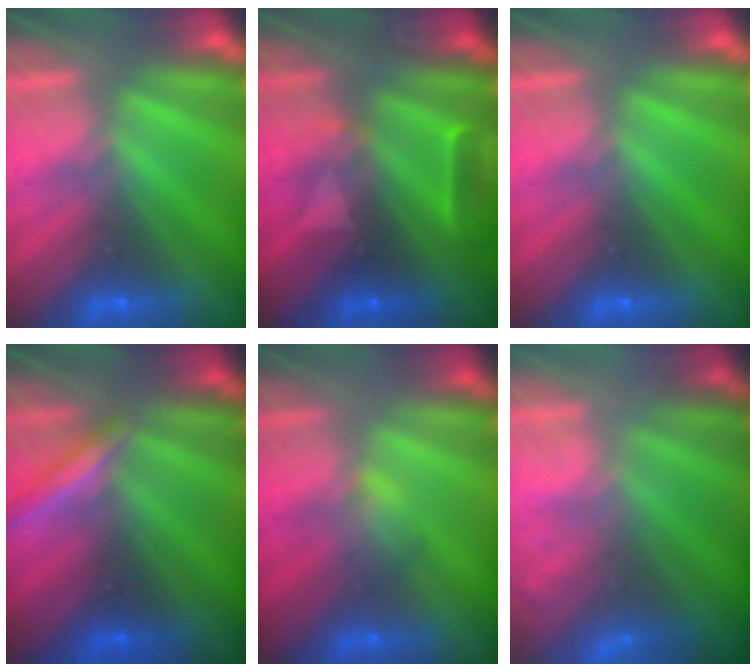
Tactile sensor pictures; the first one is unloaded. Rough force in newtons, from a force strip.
{"total": 7.5}
{"total": 0.0}
{"total": 1.9}
{"total": 2.8}
{"total": 5.7}